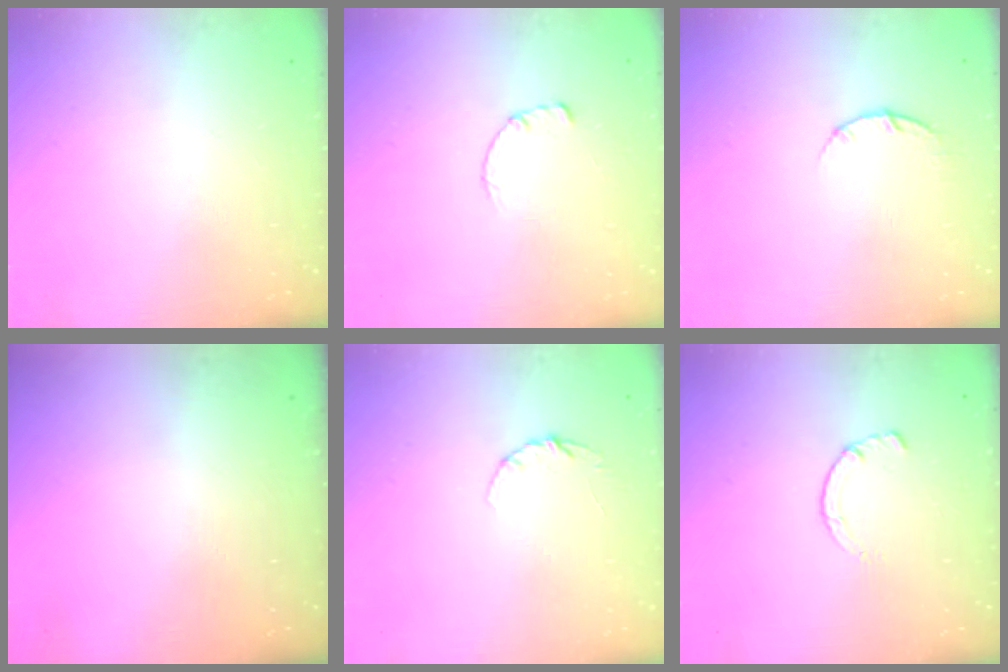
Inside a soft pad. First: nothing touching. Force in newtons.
{"total": 0.7, "press": 0.6, "slide": 0.2}
{"total": 3.7, "press": 3.7, "slide": 0.6}
{"total": 0.0}
{"total": 4.0, "press": 4.0, "slide": 0.4}
{"total": 1.4, "press": 1.4, "slide": 0.3}